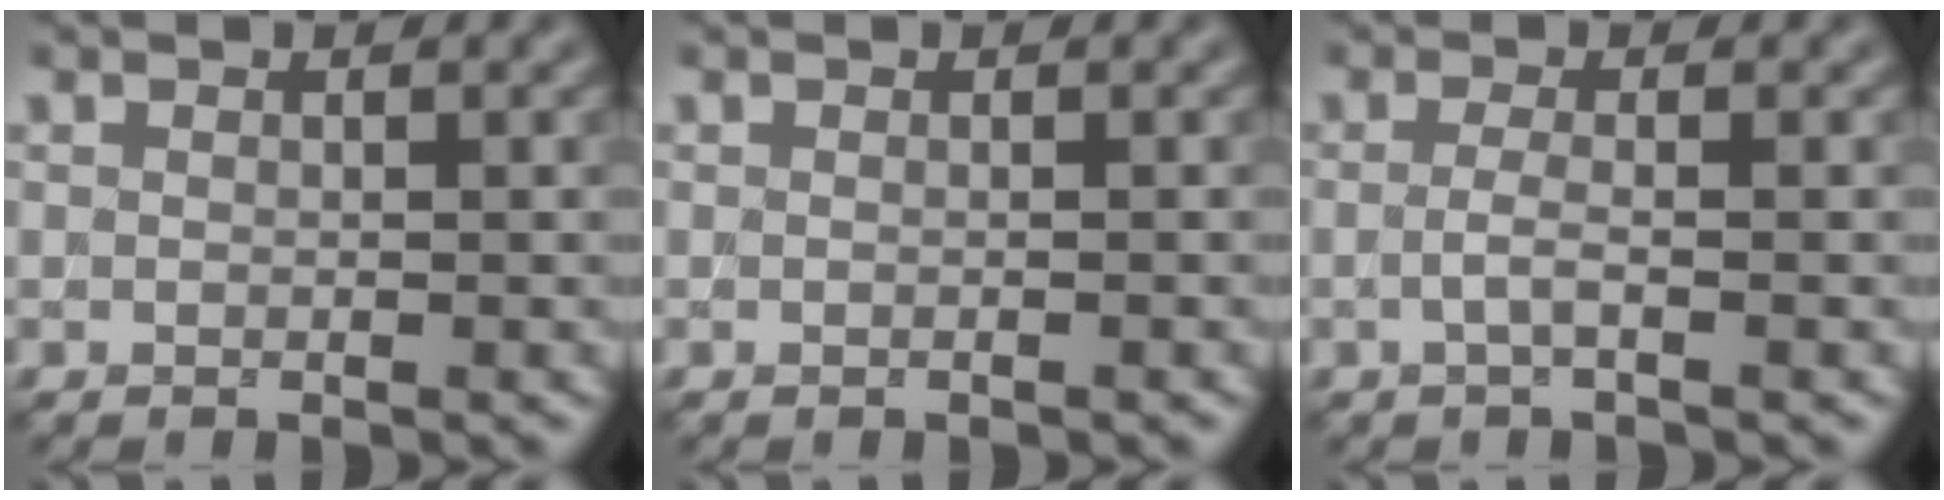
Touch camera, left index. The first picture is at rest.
{"total": 0.6, "force": [-0.1, 0.3, 0.5], "torque": [-0.005, -0.005, -0.007]}
{"total": 1.5, "force": [-0.2, 0.5, 1.5], "torque": [-0.030, -0.001, -0.011]}